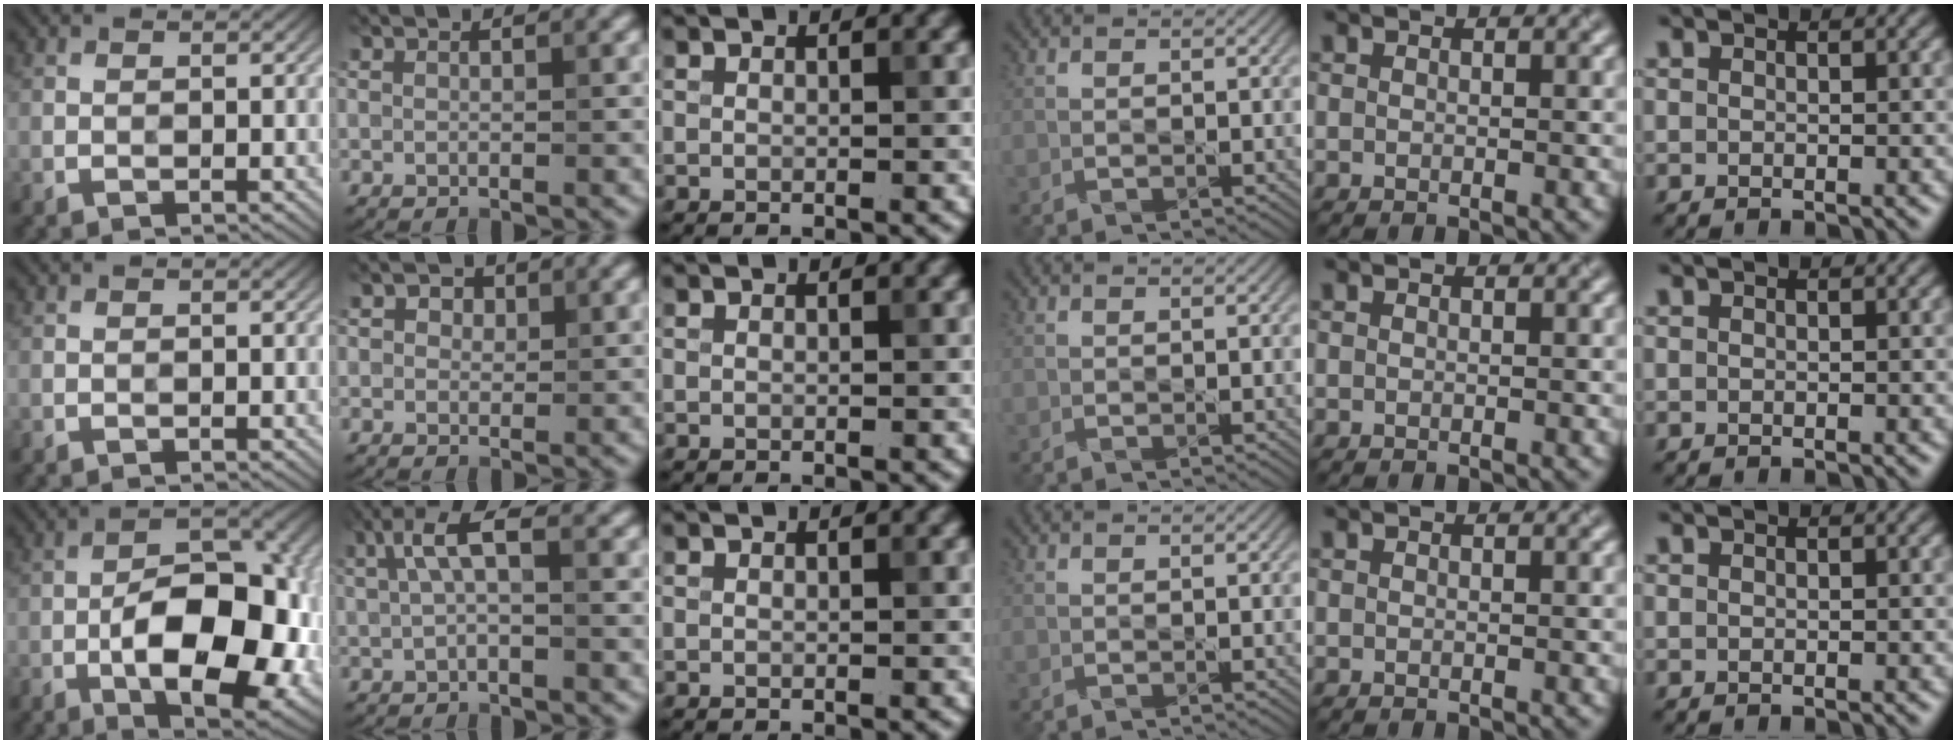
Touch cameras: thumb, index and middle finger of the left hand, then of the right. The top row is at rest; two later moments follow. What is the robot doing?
{"motion": "pour", "object": "bowl"}